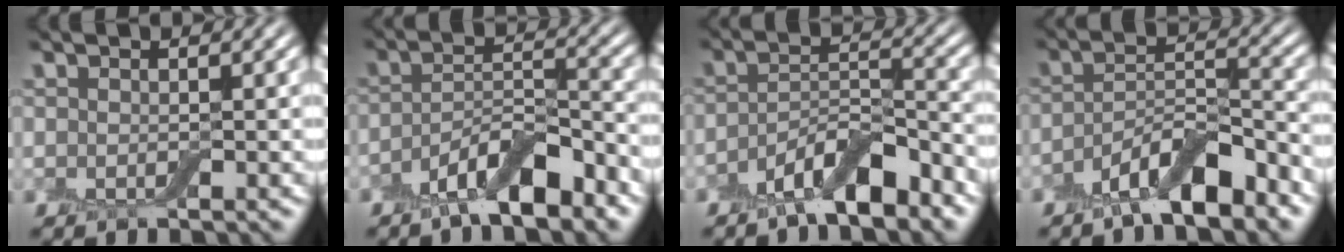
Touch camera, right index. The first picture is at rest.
{"total": 5.9, "force": [-3.9, 1.8, 4.0], "torque": [-0.068, 0.000, -0.070]}
{"total": 5.6, "force": [-3.8, 1.7, 3.6], "torque": [-0.061, 0.001, -0.070]}
{"total": 6.2, "force": [-4.2, 1.9, 4.1], "torque": [-0.070, 0.002, -0.074]}